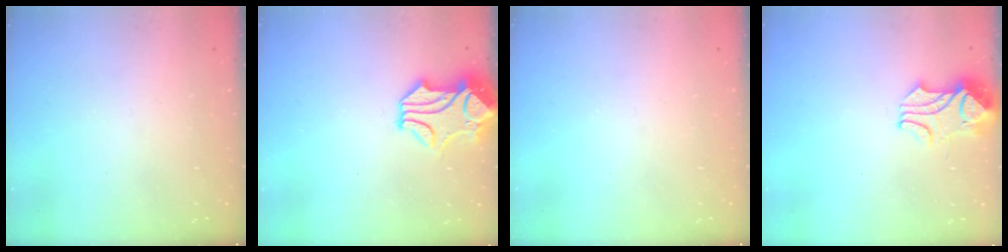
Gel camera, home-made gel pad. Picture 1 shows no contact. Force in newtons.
{"total": 2.1, "press": 1.6, "slide": 1.3}
{"total": 0.0}
{"total": 2.4, "press": 2.2, "slide": 1.0}